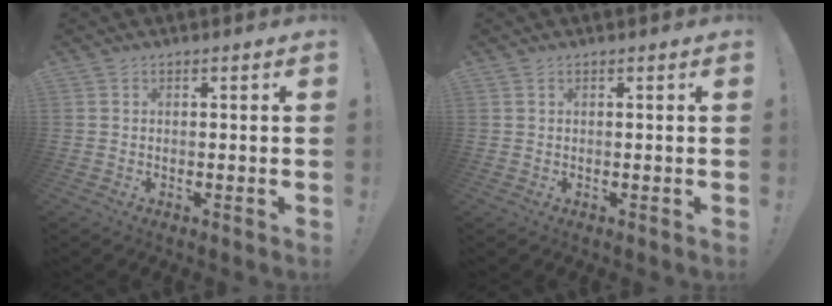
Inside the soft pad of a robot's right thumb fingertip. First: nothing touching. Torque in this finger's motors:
{"motor_torque": [0.21, -0.40, -0.04, 0.17, -0.03]}